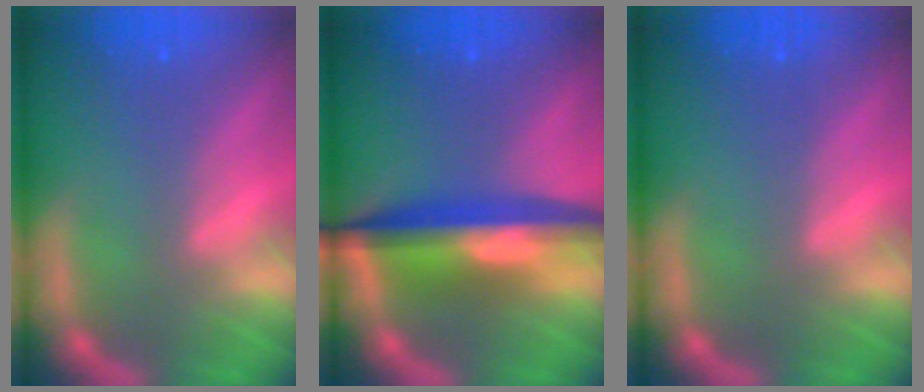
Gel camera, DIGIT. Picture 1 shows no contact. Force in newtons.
{"total": 8.0}
{"total": 0.0}